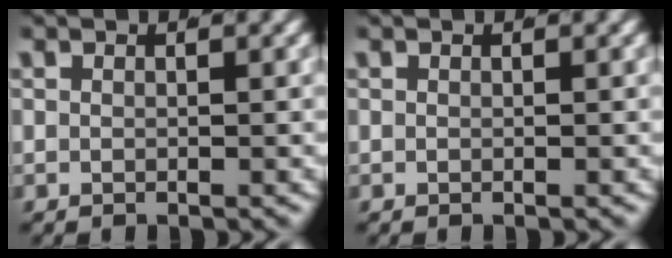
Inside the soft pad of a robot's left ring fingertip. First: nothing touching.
{"total": 0.0}